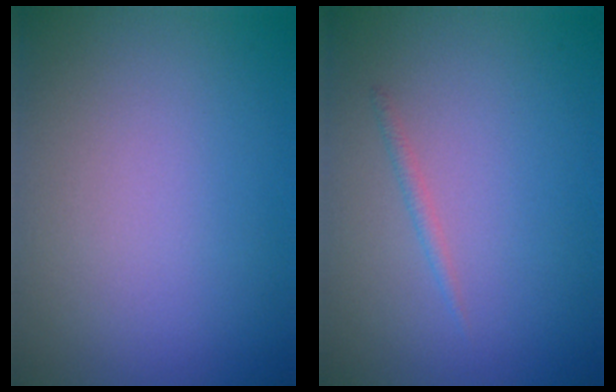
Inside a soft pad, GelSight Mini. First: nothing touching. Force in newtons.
{"total": 0.7, "press": 0.7, "slide": 0.1}